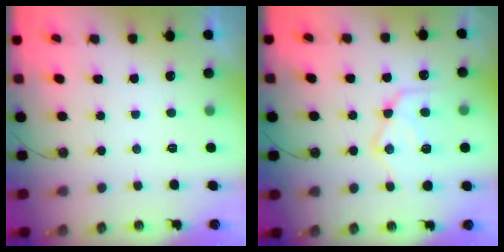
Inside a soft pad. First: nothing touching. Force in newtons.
{"total": 15.3, "press": 15.2, "slide": 0.9}